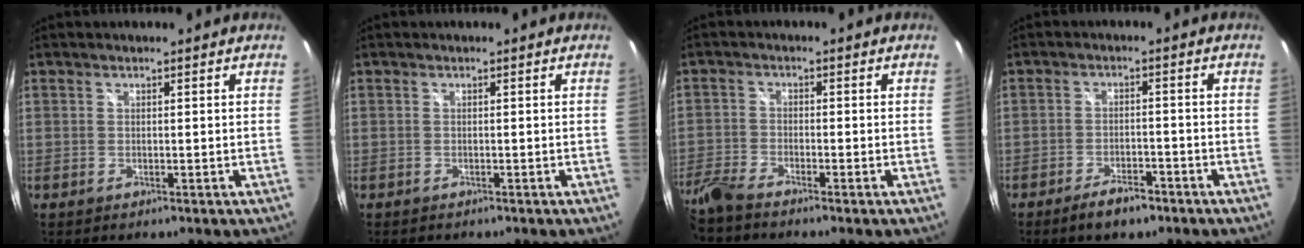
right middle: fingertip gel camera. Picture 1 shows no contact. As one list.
[{"total": 0.5, "force": [-0.5, 0.2, 0.0], "torque": [0.000, -0.002, -0.008]}, {"total": 7.2, "force": [-6.3, 0.9, 3.3], "torque": [-0.091, -0.024, -0.125]}, {"total": 5.5, "force": [-4.1, 2.1, 3.0], "torque": [-0.067, -0.001, -0.064]}]